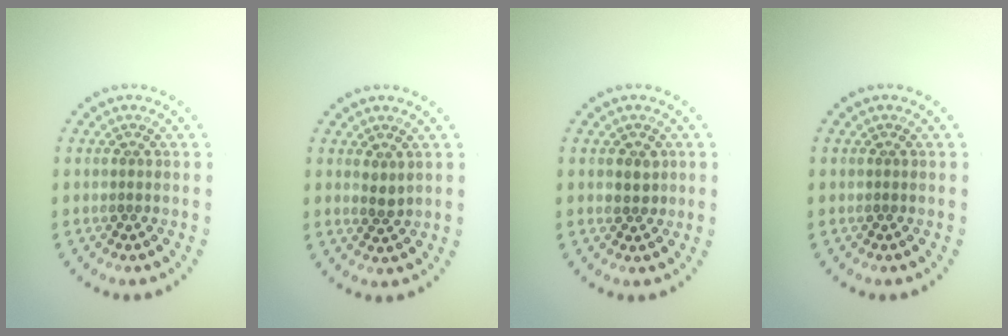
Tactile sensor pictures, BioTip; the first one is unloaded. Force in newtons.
{"total": 1.0, "press": 0.9, "slide": 0.4}
{"total": 1.5, "press": 1.4, "slide": 0.4}
{"total": 0.0}